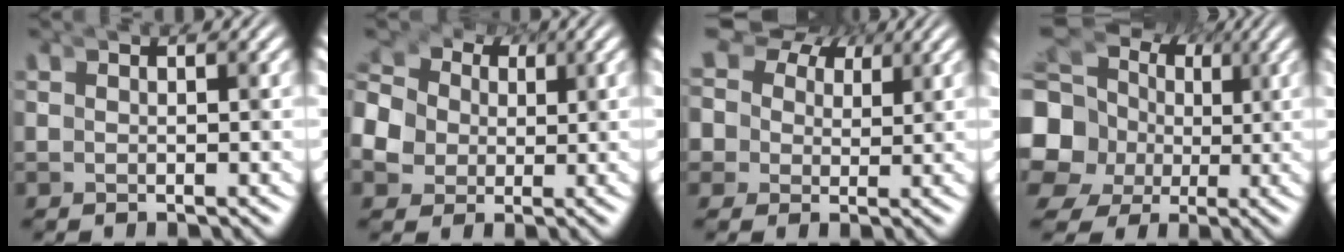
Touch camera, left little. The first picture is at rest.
{"total": 5.6, "force": [-0.4, 5.3, 1.6], "torque": [-0.079, -0.039, 0.001]}
{"total": 7.4, "force": [3.7, 5.8, 2.8], "torque": [-0.093, -0.009, 0.054]}
{"total": 12.1, "force": [2.1, 10.4, 5.9], "torque": [-0.143, -0.037, 0.028]}